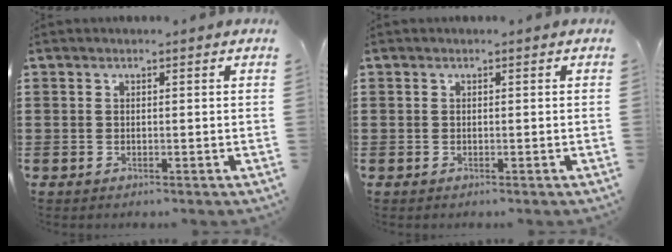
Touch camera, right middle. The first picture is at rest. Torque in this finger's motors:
{"motor_torque": [2.11, 0.03, -0.02, -0.01]}